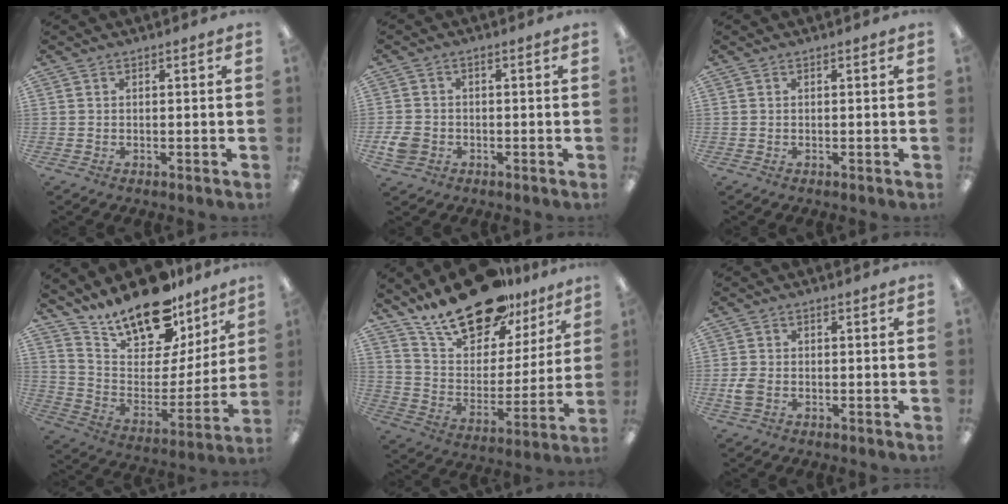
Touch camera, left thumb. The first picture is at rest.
{"total": 4.1, "force": [-1.5, 3.3, 1.9], "torque": [-0.041, 0.004, -0.028]}
{"total": 0.0}
{"total": 19.6, "force": [16.1, 8.1, 7.6], "torque": [-0.139, -0.119, 0.287]}
{"total": 21.1, "force": [16.7, 9.2, 9.0], "torque": [-0.160, -0.106, 0.297]}
{"total": 3.2, "force": [-0.8, 2.1, 2.3], "torque": [-0.052, 0.000, -0.017]}